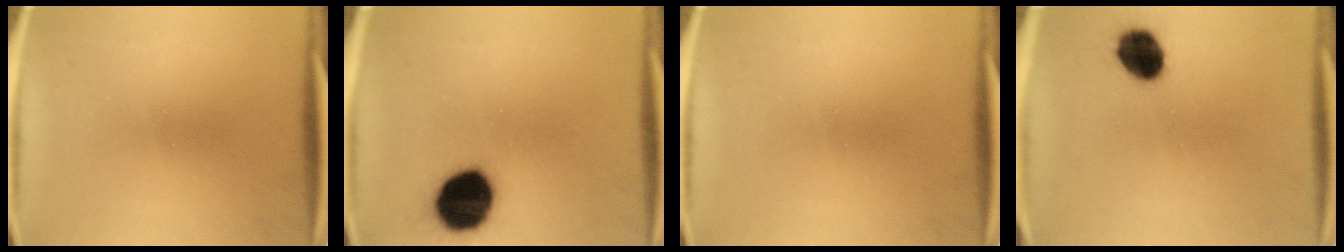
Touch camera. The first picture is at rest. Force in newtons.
{"total": 16.4}
{"total": 0.0}
{"total": 9.3}